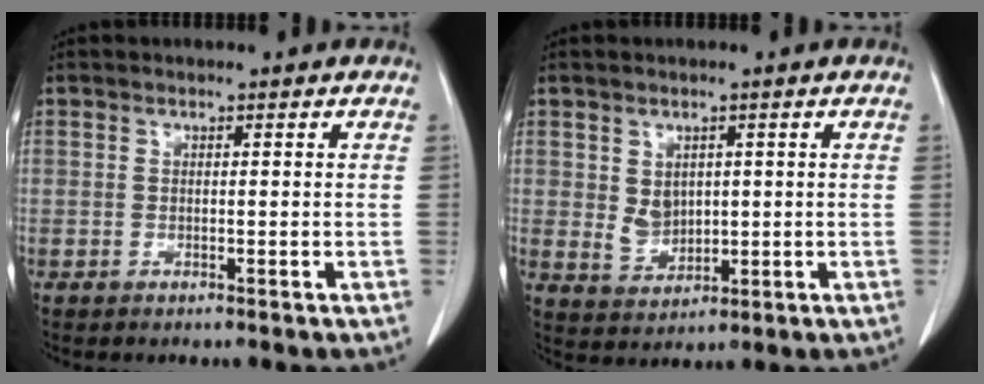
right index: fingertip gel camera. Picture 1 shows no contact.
{"total": 4.0, "force": [0.8, 3.1, 2.4], "torque": [-0.046, -0.002, 0.030]}